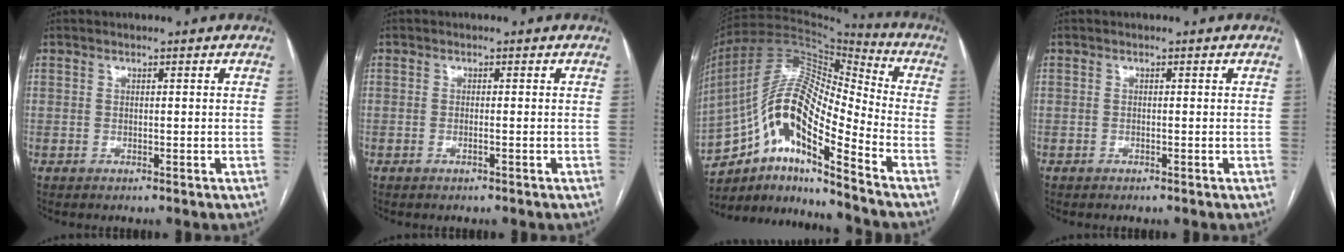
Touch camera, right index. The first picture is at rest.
{"total": 0.5, "force": [-0.2, 0.0, 0.5], "torque": [-0.011, -0.001, -0.003]}
{"total": 17.0, "force": [-9.1, 3.4, 13.9], "torque": [-0.266, 0.032, -0.158]}
{"total": 0.0}